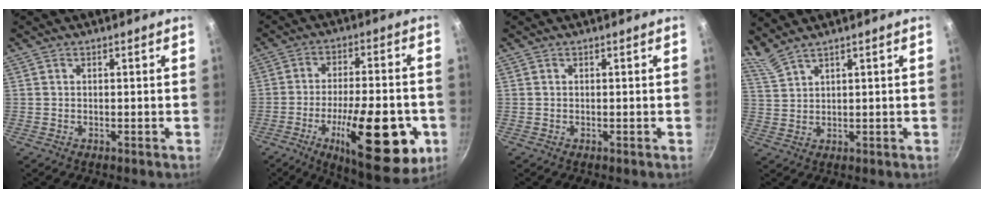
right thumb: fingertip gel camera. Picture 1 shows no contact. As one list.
[{"total": 23.3, "force": [-7.7, 8.6, 20.3], "torque": [-0.271, 0.011, -0.110]}, {"total": 0.0}, {"total": 3.6, "force": [3.2, 0.0, 1.6], "torque": [-0.041, -0.013, 0.075]}]